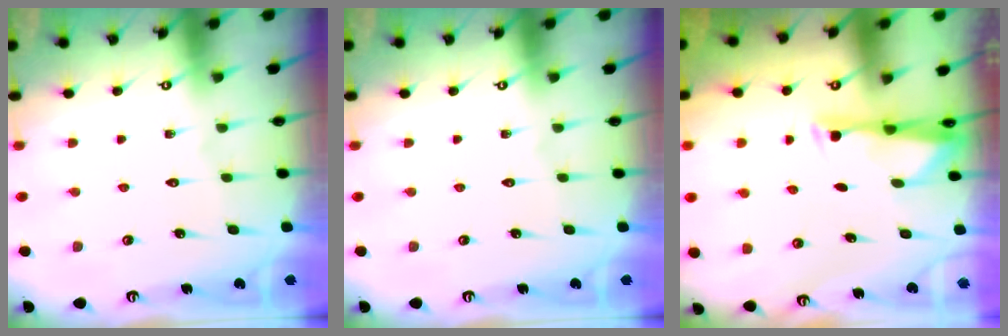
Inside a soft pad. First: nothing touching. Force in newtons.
{"total": 0.0}
{"total": 3.0, "press": 2.9, "slide": 0.5}